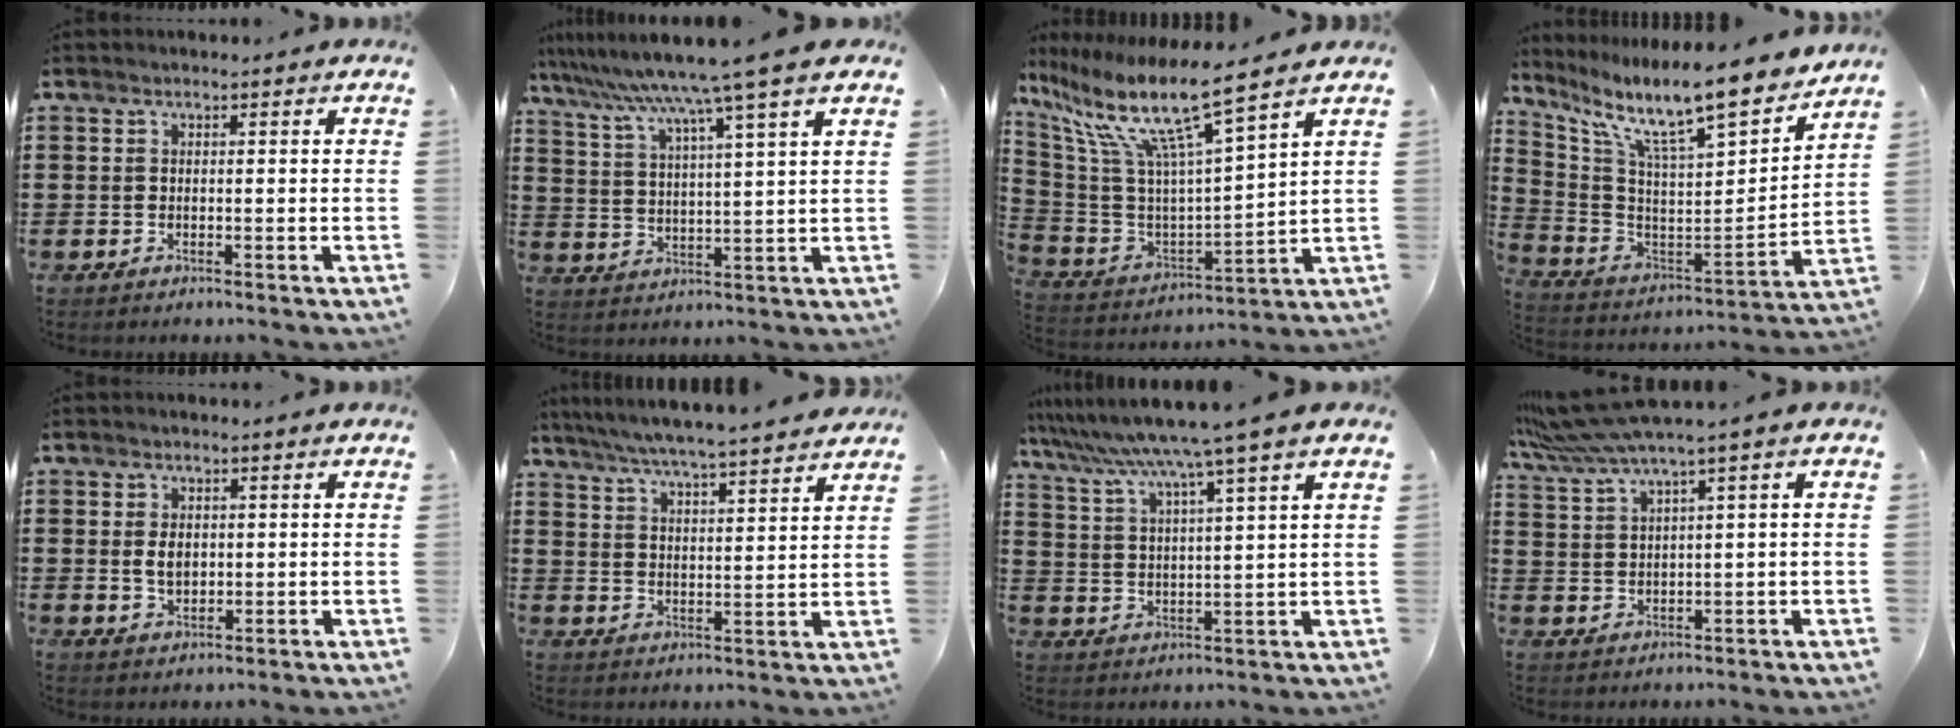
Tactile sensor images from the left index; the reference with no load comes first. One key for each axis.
{"total": 8.7, "fx": 7.1, "fy": -1.8, "fz": 4.7, "tx": -0.121, "ty": -0.045, "tz": 0.111}
{"total": 12.0, "fx": 7.9, "fy": 0.7, "fz": 9.0, "tx": -0.206, "ty": -0.054, "tz": 0.123}
{"total": 10.9, "fx": 9.3, "fy": 0.5, "fz": 5.6, "tx": -0.133, "ty": -0.084, "tz": 0.146}
{"total": 3.0, "fx": 0.2, "fy": 2.0, "fz": 2.3, "tx": -0.040, "ty": 0.003, "tz": 0.001}
{"total": 5.3, "fx": 4.9, "fy": -0.7, "fz": 1.8, "tx": -0.054, "ty": -0.032, "tz": 0.084}
{"total": 7.1, "fx": 5.6, "fy": -1.5, "fz": 4.1, "tx": -0.102, "ty": -0.039, "tz": 0.089}
{"total": 4.6, "fx": 2.4, "fy": -0.3, "fz": 3.9, "tx": -0.088, "ty": -0.016, "tz": 0.037}